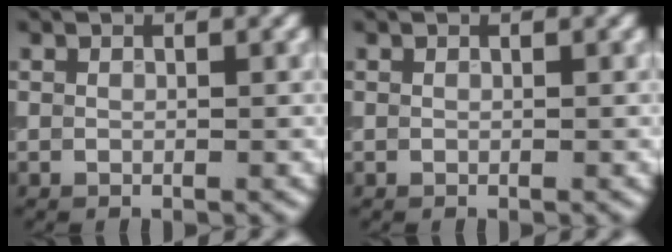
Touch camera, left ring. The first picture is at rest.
{"total": 0.0}